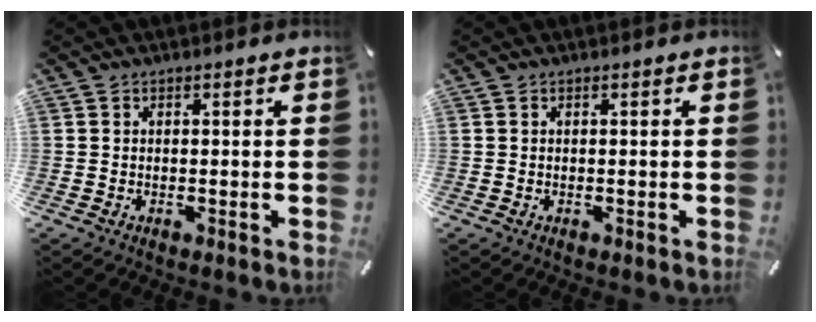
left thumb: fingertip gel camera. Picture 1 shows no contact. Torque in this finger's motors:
{"motor_torque": [0.00, 0.00, -0.05, 0.05, 0.00]}